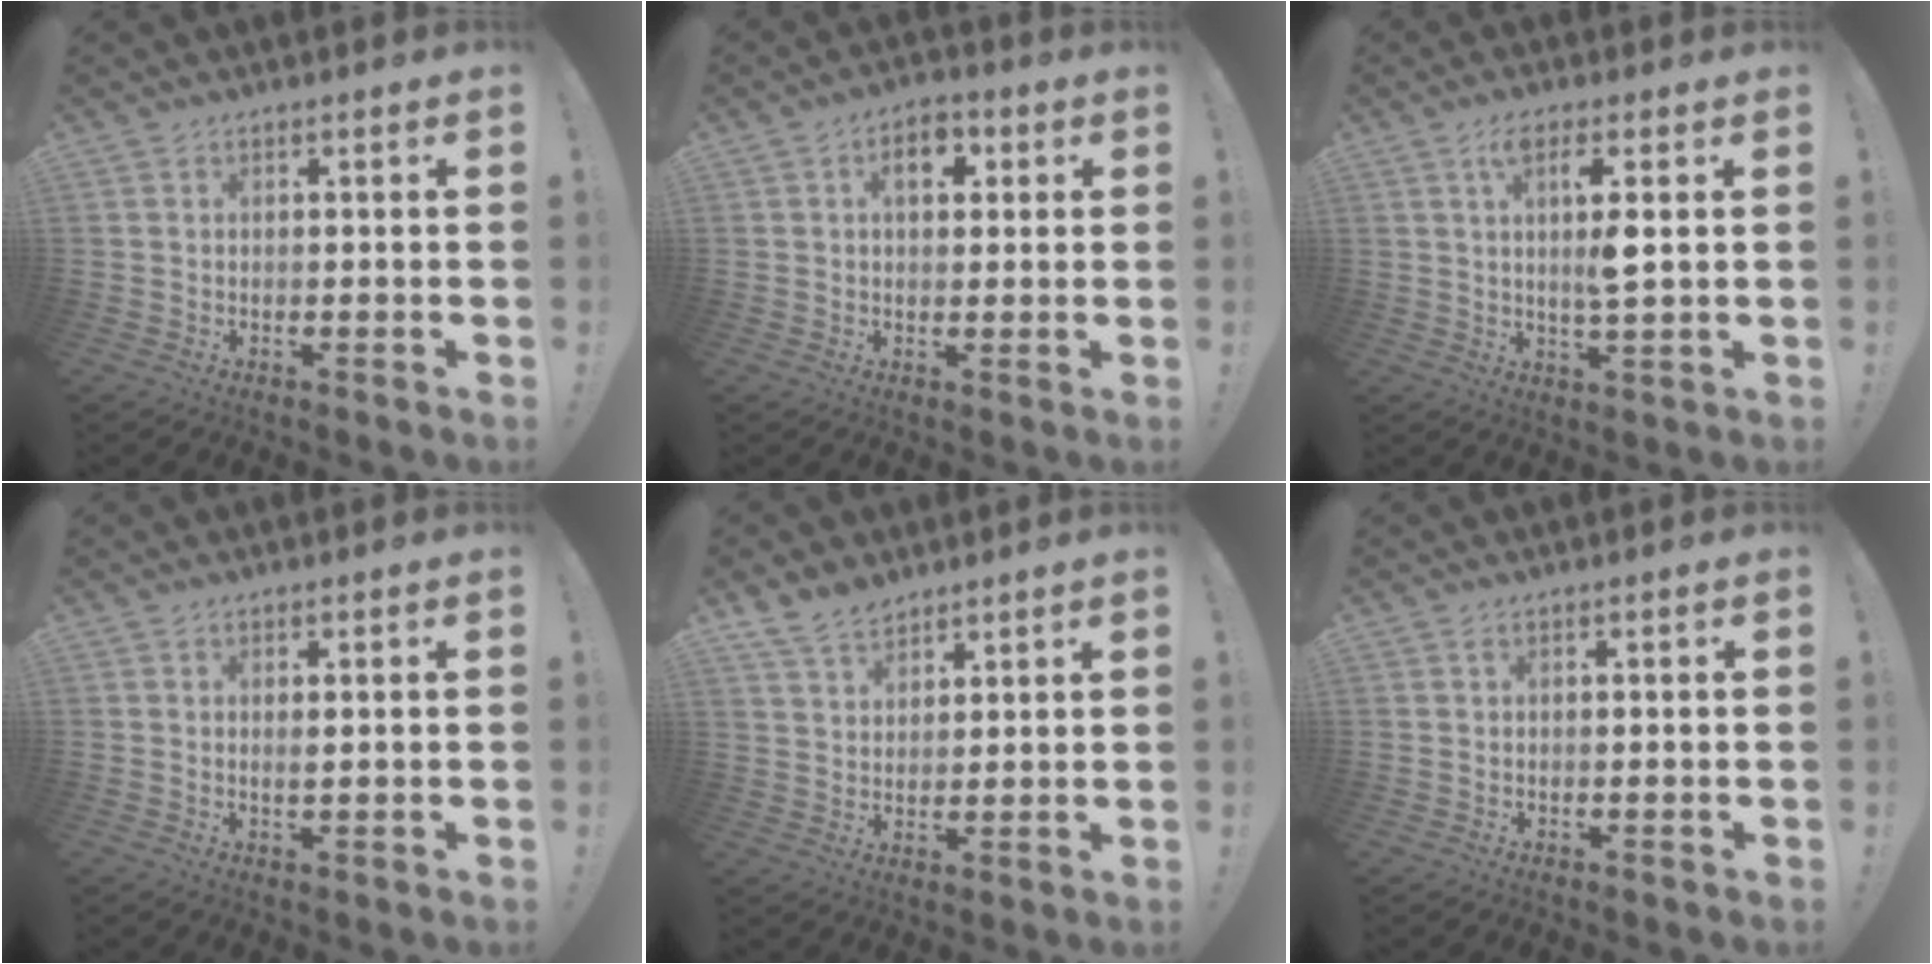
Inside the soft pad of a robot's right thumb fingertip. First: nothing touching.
{"total": 6.9, "force": [2.1, 4.1, 5.1], "torque": [-0.068, 0.003, 0.031]}
{"total": 7.7, "force": [2.4, 0.9, 7.2], "torque": [-0.127, -0.005, 0.034]}
{"total": 1.3, "force": [0.6, 0.2, 1.2], "torque": [-0.011, -0.005, 0.007]}
{"total": 7.2, "force": [5.8, 3.6, 2.3], "torque": [-0.047, -0.032, 0.113]}
{"total": 0.6, "force": [0.2, 0.1, 0.5], "torque": [-0.012, 0.001, 0.003]}